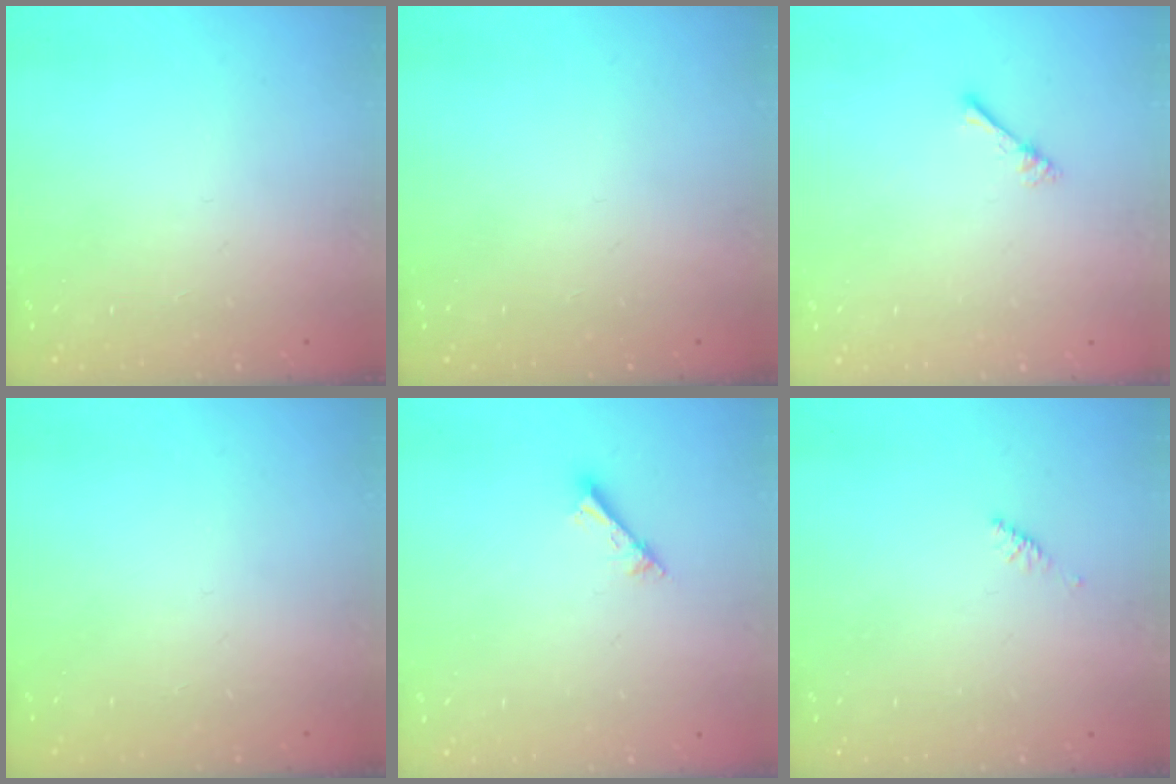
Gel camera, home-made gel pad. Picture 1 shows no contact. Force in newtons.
{"total": 0.0}
{"total": 1.0, "press": 1.0, "slide": 0.3}
{"total": 0.0}
{"total": 2.5, "press": 2.5, "slide": 0.1}
{"total": 2.4, "press": 2.3, "slide": 0.7}